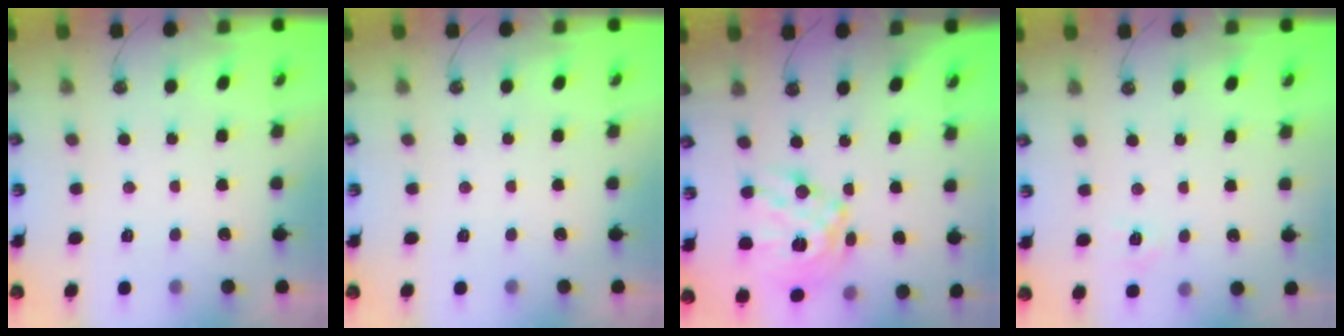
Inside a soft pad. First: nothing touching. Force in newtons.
{"total": 0.0}
{"total": 17.4, "press": 17.3, "slide": 1.4}
{"total": 7.0, "press": 7.0, "slide": 0.7}